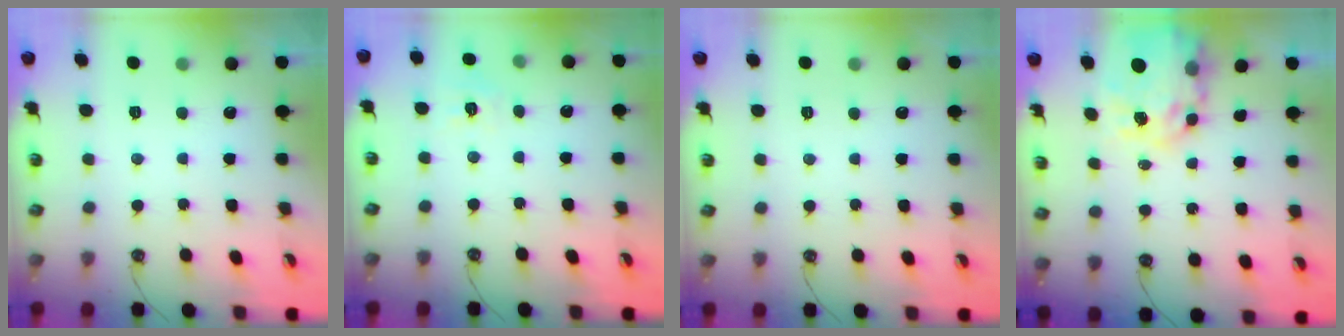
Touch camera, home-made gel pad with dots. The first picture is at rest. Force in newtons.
{"total": 6.7, "press": 6.6, "slide": 0.6}
{"total": 0.0}
{"total": 12.2, "press": 12.2, "slide": 1.1}